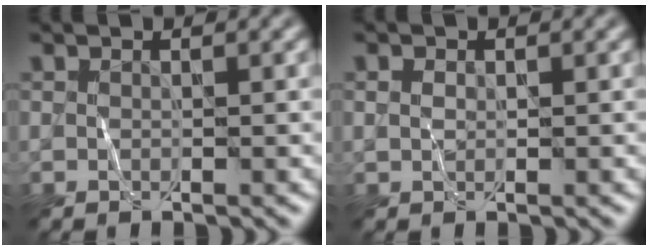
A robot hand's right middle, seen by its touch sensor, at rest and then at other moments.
{"total": 0.8, "force": [0.2, 0.6, 0.5], "torque": [-0.012, 0.002, 0.002]}